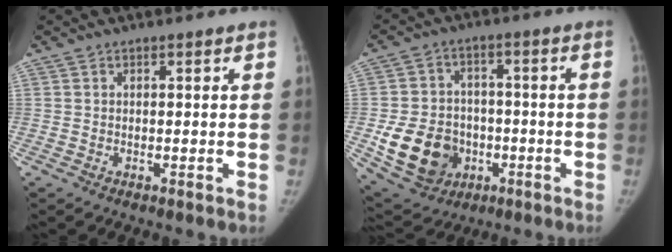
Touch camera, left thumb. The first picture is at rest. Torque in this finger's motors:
{"motor_torque": [1.23, 1.50, 0.38, -0.33, 0.34]}